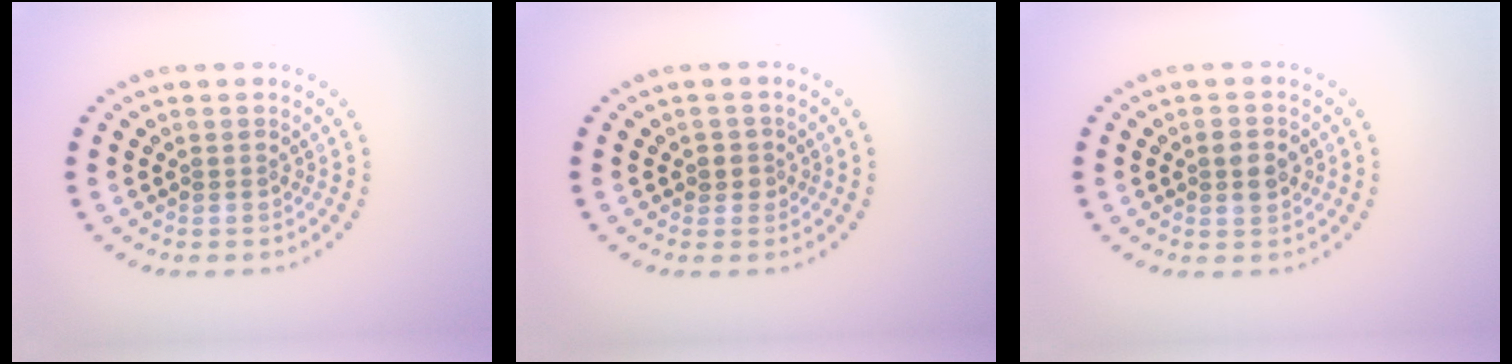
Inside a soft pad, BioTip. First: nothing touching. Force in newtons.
{"total": 1.5, "press": 1.3, "slide": 0.8}
{"total": 2.5, "press": 2.5, "slide": 0.2}